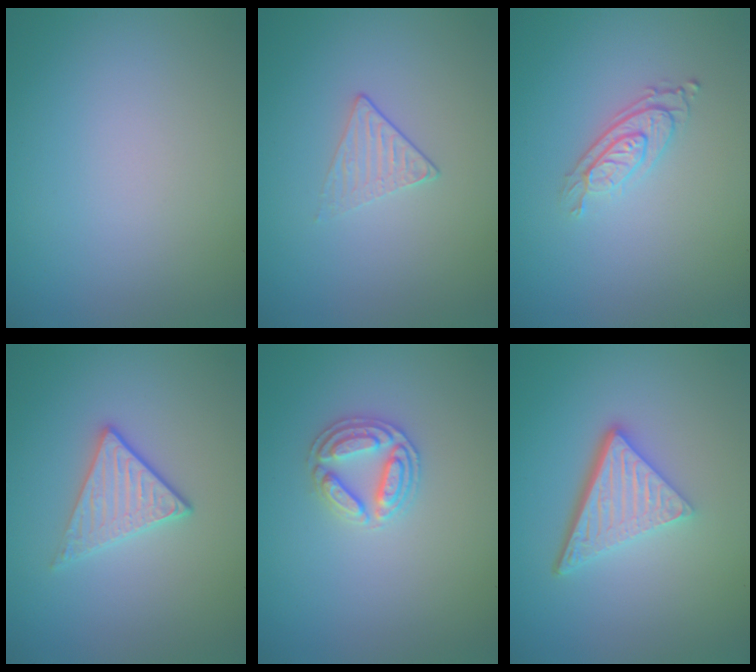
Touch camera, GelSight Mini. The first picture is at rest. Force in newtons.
{"total": 1.3, "press": 0.9, "slide": 0.9}
{"total": 2.8, "press": 2.0, "slide": 1.8}
{"total": 3.0, "press": 2.7, "slide": 1.2}
{"total": 2.8, "press": 2.8, "slide": 0.3}
{"total": 5.3, "press": 3.6, "slide": 3.9}